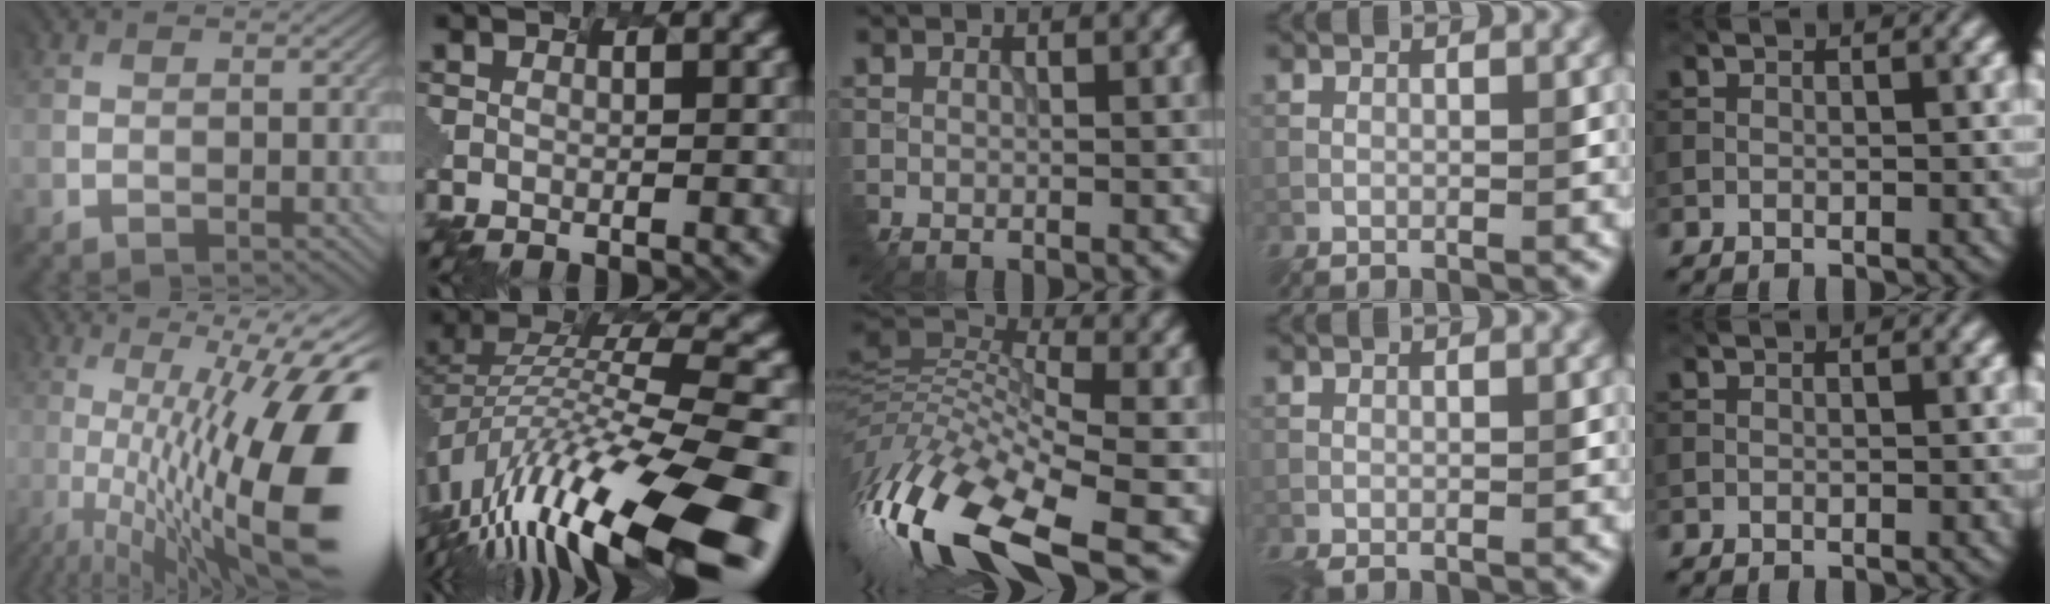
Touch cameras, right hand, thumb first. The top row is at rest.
{"thumb": {"total": 18.6, "force": [-2.1, 5.8, 17.5], "torque": [-0.248, -0.017, -0.030]}, "index": {"total": 15.4, "force": [-9.2, 3.1, 11.9], "torque": [-0.256, 0.009, -0.131]}, "middle": {"total": 14.1, "force": [-6.8, 6.0, 10.8], "torque": [-0.246, 0.003, -0.122]}, "ring": {"total": 0.8, "force": [-0.3, 0.2, 0.7], "torque": [-0.017, -0.002, -0.006]}}